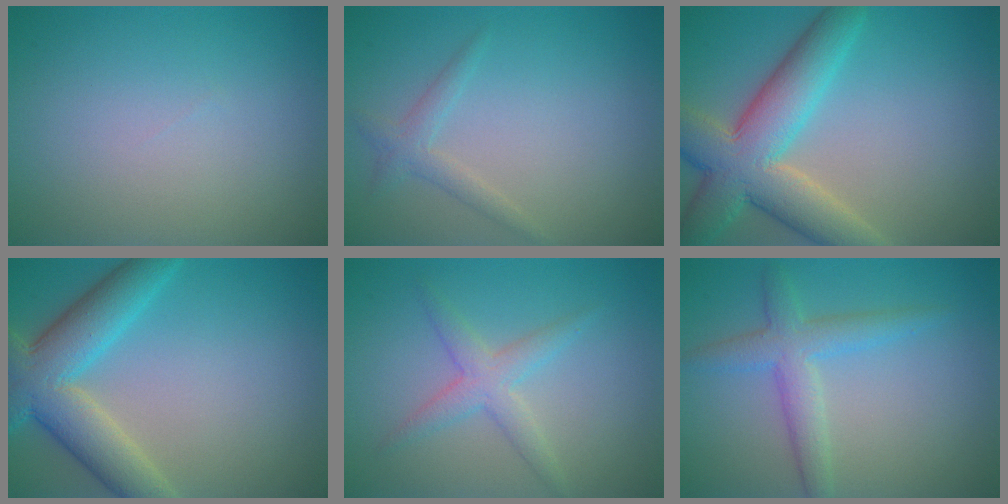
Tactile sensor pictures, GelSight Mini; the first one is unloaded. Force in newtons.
{"total": 1.7, "press": 1.7, "slide": 0.1}
{"total": 8.6, "press": 8.6, "slide": 0.5}
{"total": 7.5, "press": 7.5, "slide": 0.4}
{"total": 2.6, "press": 2.6, "slide": 0.1}
{"total": 3.5, "press": 3.5, "slide": 0.0}